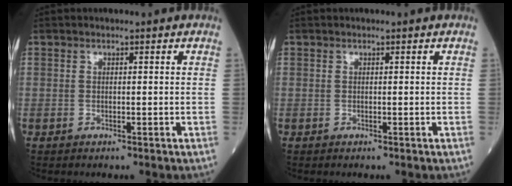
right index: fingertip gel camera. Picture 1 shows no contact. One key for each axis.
{"total": 0.0}